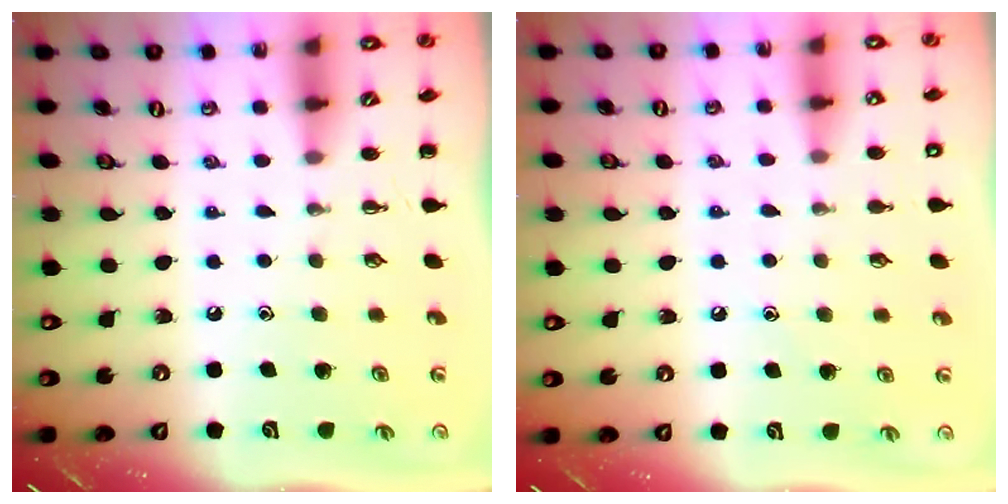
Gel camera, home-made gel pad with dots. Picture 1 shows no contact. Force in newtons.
{"total": 6.7, "press": 6.4, "slide": 2.0}